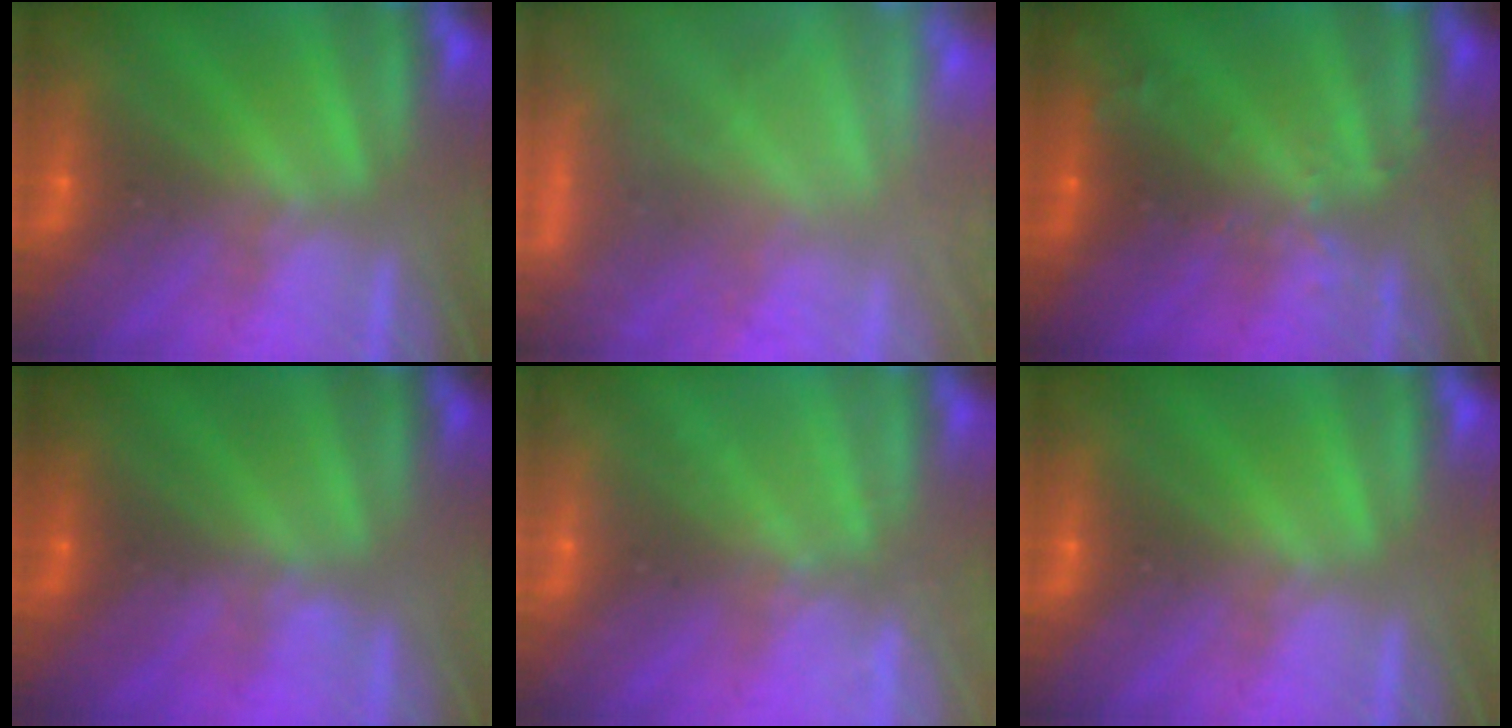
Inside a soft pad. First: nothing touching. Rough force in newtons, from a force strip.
{"total": 5.6}
{"total": 2.9}
{"total": 4.2}
{"total": 2.2}
{"total": 0.0}